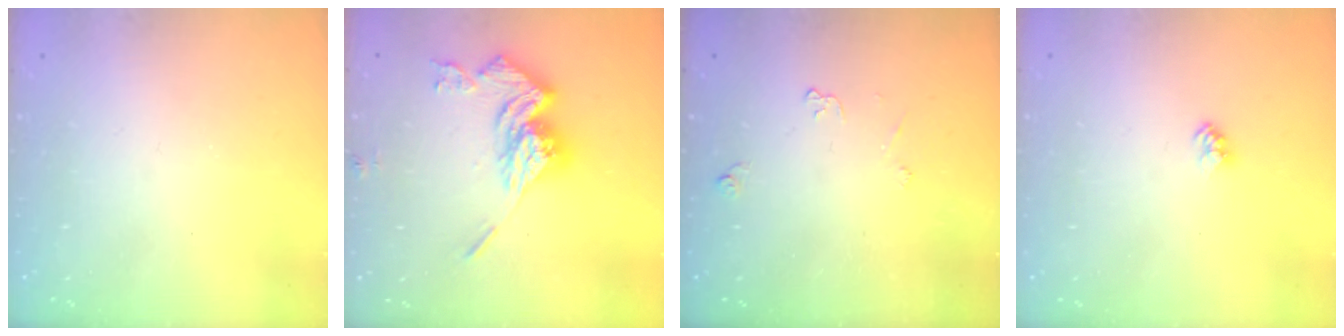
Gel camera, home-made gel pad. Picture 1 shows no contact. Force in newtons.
{"total": 16.4, "press": 16.4, "slide": 1.7}
{"total": 3.4, "press": 3.4, "slide": 0.6}
{"total": 2.4, "press": 2.4, "slide": 0.2}